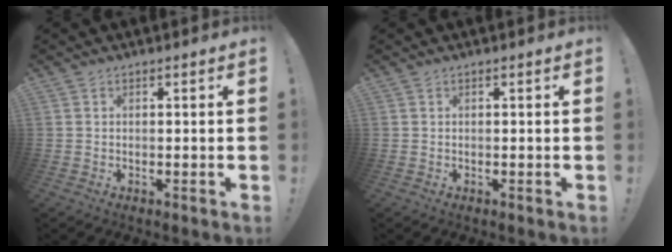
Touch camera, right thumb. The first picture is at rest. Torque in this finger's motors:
{"motor_torque": [0.17, 0.01, 0.17, -0.07, -0.06]}